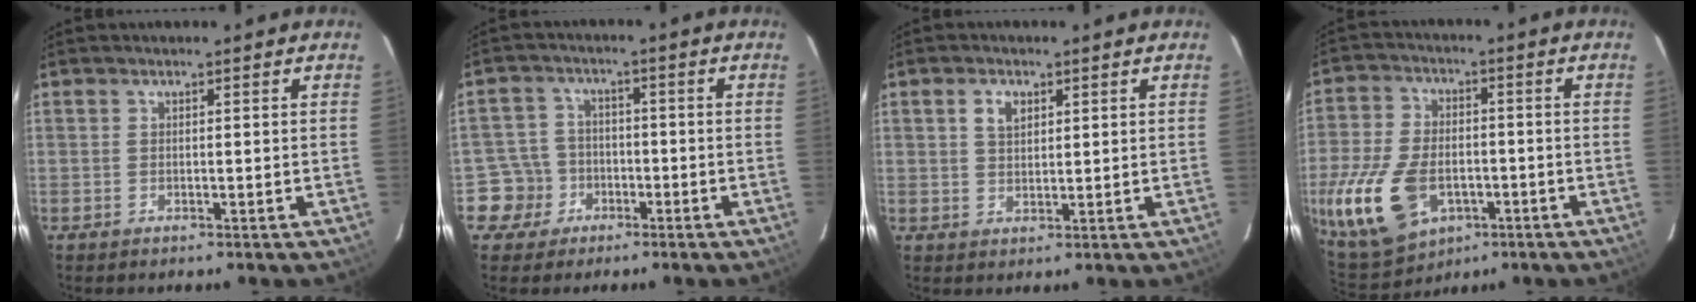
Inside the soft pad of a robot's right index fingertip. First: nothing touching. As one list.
[{"total": 6.0, "force": [-2.7, 5.4, -0.2], "torque": [-0.007, 0.026, -0.048]}, {"total": 3.4, "force": [1.4, 2.2, 2.1], "torque": [-0.037, 0.008, 0.027]}, {"total": 20.6, "force": [-7.1, 13.3, 14.0], "torque": [-0.339, -0.023, -0.109]}]